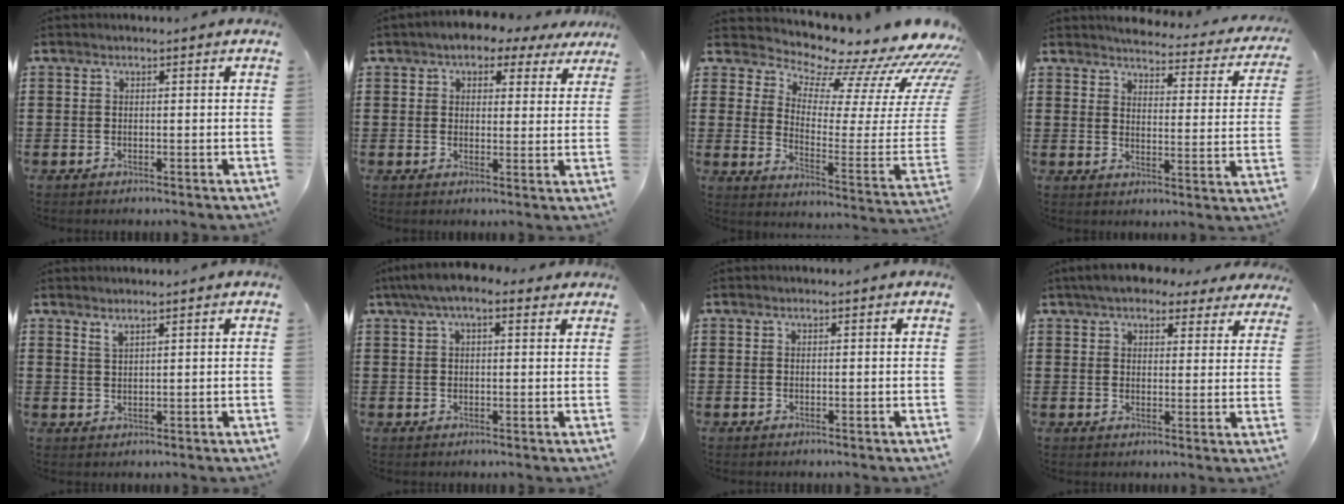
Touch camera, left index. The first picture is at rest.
{"total": 4.3, "force": [3.3, 2.3, 1.4], "torque": [-0.036, -0.003, 0.057]}
{"total": 9.1, "force": [7.7, 2.3, 4.3], "torque": [-0.079, -0.089, 0.122]}
{"total": 3.6, "force": [3.5, 0.2, 0.8], "torque": [-0.035, -0.027, 0.056]}
{"total": 1.8, "force": [1.6, 0.2, 0.9], "torque": [-0.021, 0.001, 0.031]}
{"total": 4.8, "force": [2.8, 1.5, 3.5], "torque": [-0.073, 0.008, 0.048]}
{"total": 0.0}
{"total": 5.7, "force": [5.0, 1.7, 2.1], "torque": [-0.059, -0.004, 0.094]}